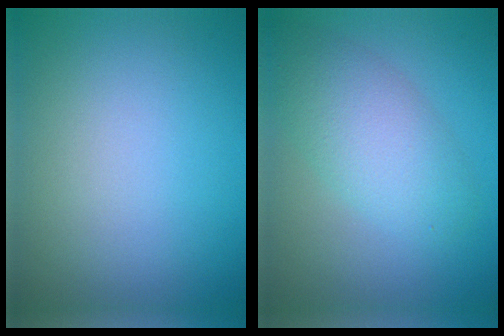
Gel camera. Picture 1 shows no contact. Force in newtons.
{"total": 5.0, "press": 5.0, "slide": 0.1}